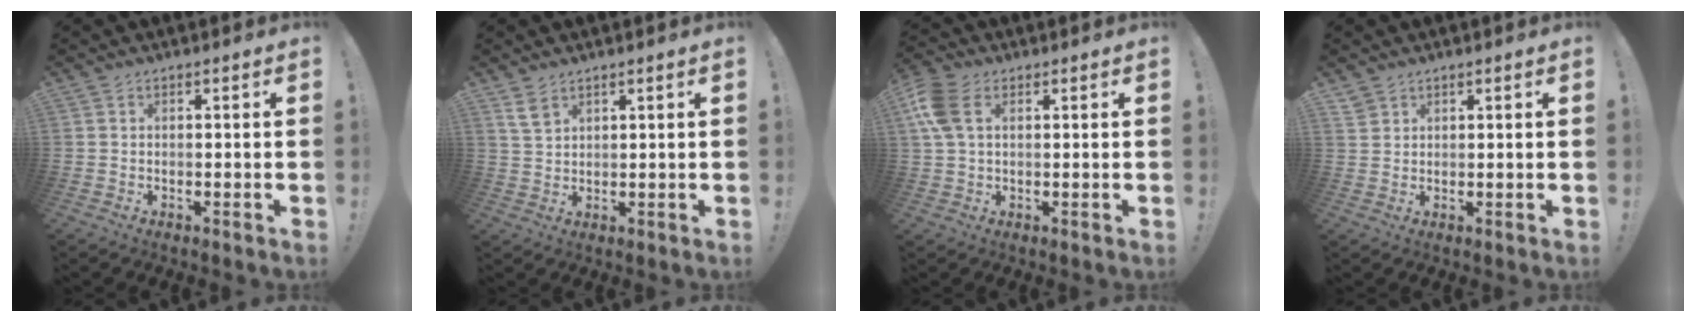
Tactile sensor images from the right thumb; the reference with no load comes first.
{"total": 5.1, "force": [3.3, 3.2, 2.3], "torque": [-0.036, -0.016, 0.064]}
{"total": 8.5, "force": [2.7, 5.3, 6.1], "torque": [-0.152, 0.007, 0.054]}
{"total": 2.4, "force": [2.0, 1.1, 0.4], "torque": [-0.006, -0.013, 0.040]}